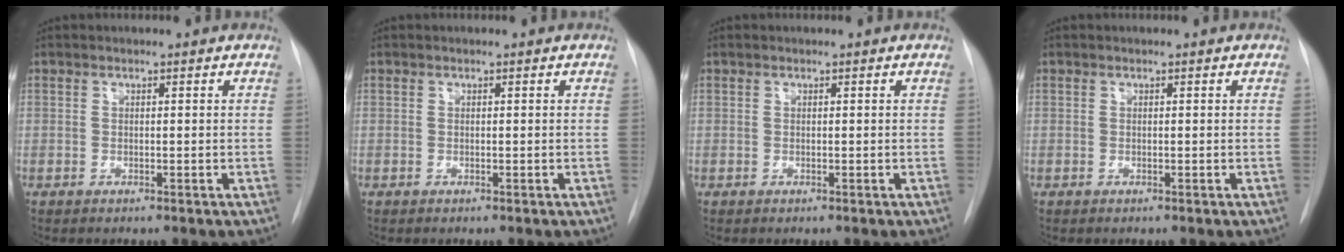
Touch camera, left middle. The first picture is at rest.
{"total": 0.0}
{"total": 0.0}
{"total": 0.0}